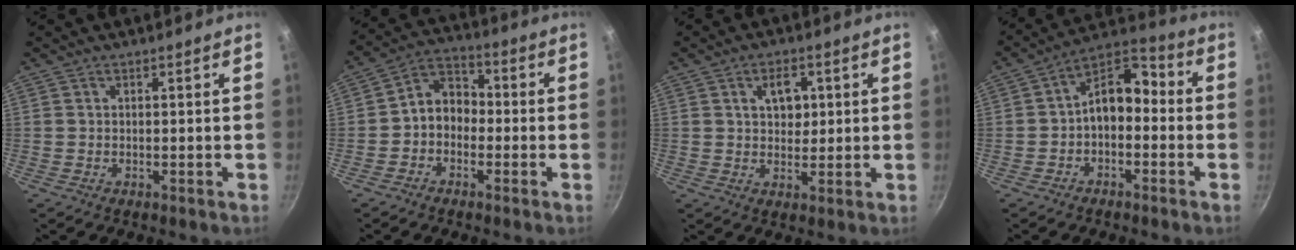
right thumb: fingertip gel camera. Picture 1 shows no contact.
{"total": 7.2, "force": [-1.6, 5.7, 4.1], "torque": [-0.037, 0.036, -0.047]}
{"total": 5.8, "force": [1.7, 3.9, 3.9], "torque": [-0.042, -0.003, 0.025]}
{"total": 10.2, "force": [-1.4, 6.8, 7.5], "torque": [-0.089, 0.056, -0.038]}